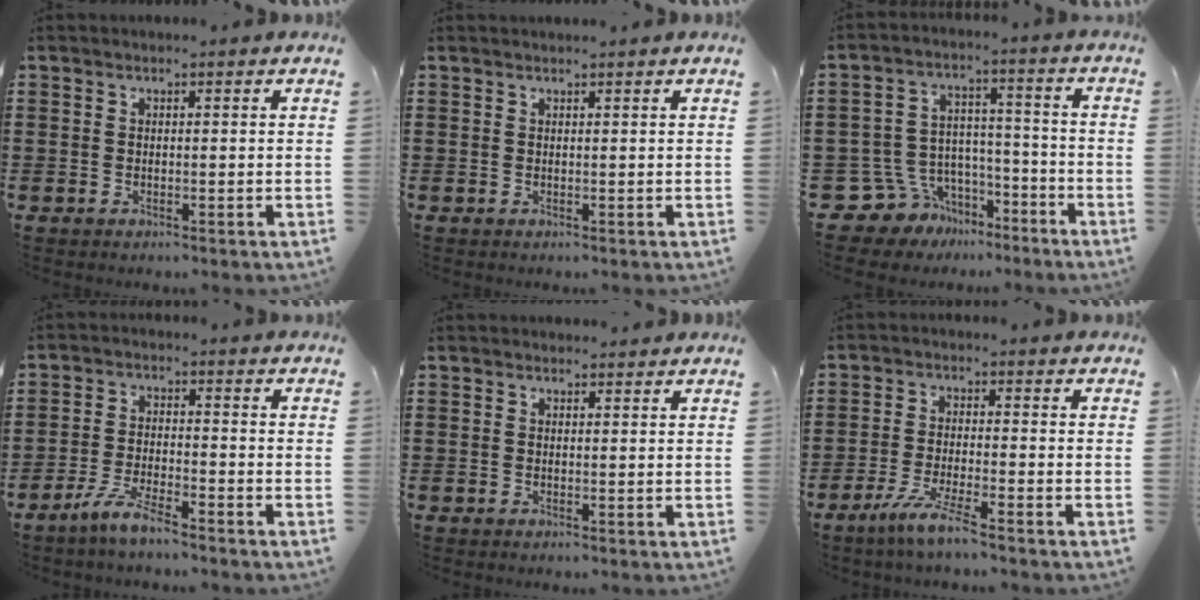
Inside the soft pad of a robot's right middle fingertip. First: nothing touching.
{"total": 0.6, "force": [0.6, -0.1, 0.1], "torque": [-0.002, 0.001, 0.011]}
{"total": 7.1, "force": [-5.1, 4.9, 0.4], "torque": [-0.046, 0.002, -0.102]}
{"total": 5.0, "force": [-4.2, 0.3, 2.7], "torque": [-0.065, -0.009, -0.082]}
{"total": 0.8, "force": [0.7, 0.2, 0.0], "torque": [0.005, -0.002, 0.013]}
{"total": 5.5, "force": [-4.2, 0.0, 3.6], "torque": [-0.084, -0.017, -0.079]}